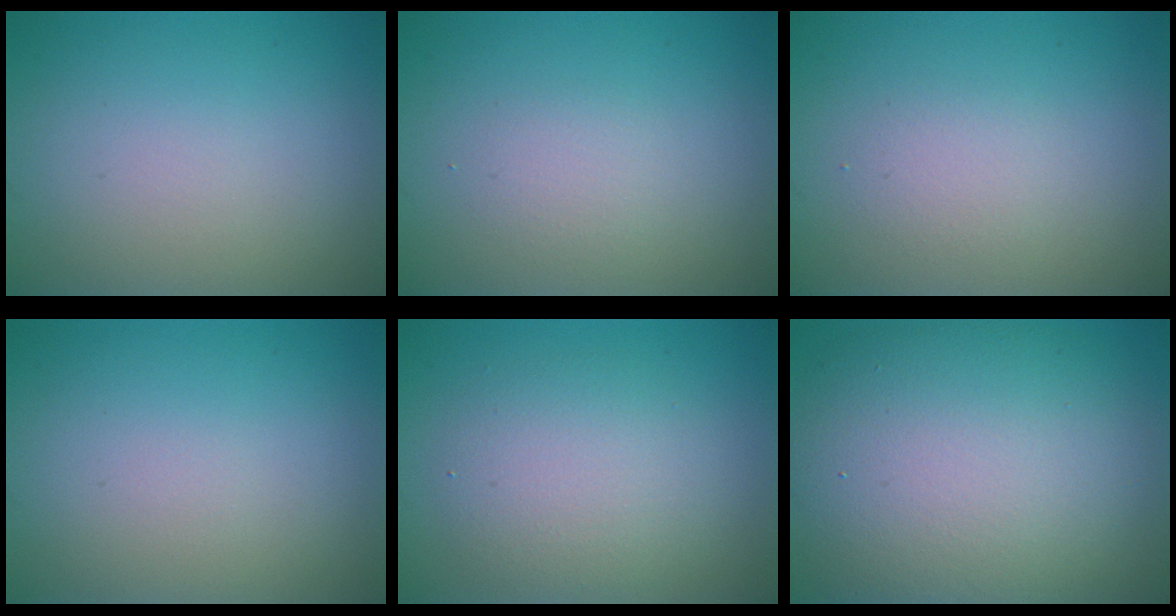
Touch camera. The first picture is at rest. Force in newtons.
{"total": 1.4, "press": 1.4, "slide": 0.1}
{"total": 1.5, "press": 1.5, "slide": 0.2}
{"total": 0.0}
{"total": 4.1, "press": 4.1, "slide": 0.3}
{"total": 13.2, "press": 13.2, "slide": 0.2}